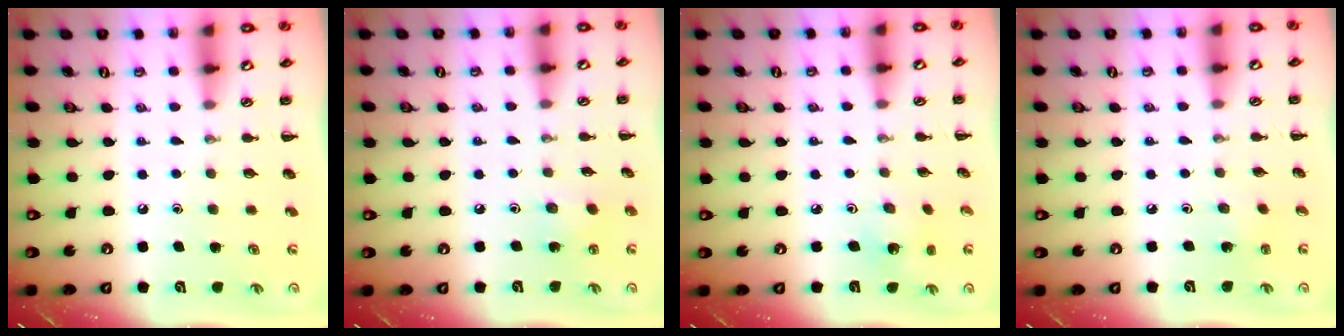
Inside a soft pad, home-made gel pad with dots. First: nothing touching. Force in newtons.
{"total": 3.9, "press": 3.7, "slide": 1.0}
{"total": 1.8, "press": 1.6, "slide": 0.7}
{"total": 1.3, "press": 1.2, "slide": 0.6}